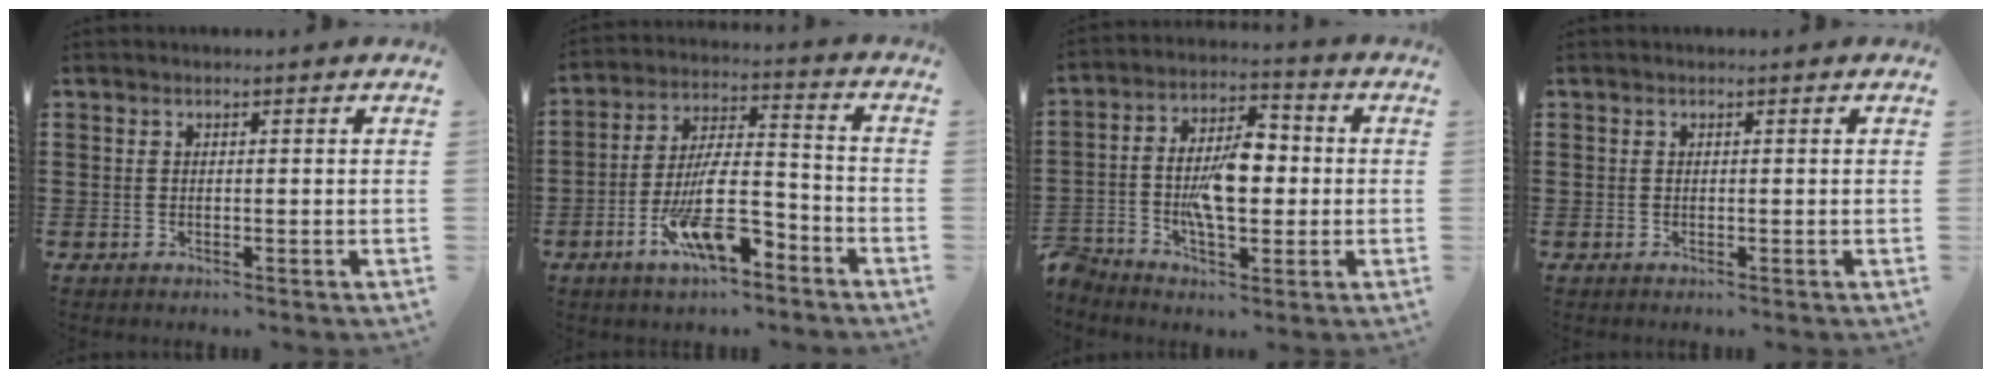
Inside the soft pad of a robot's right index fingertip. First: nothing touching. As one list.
[{"total": 12.1, "force": [-6.0, 3.8, 9.8], "torque": [-0.191, 0.011, -0.108]}, {"total": 8.1, "force": [-1.6, 4.2, 6.8], "torque": [-0.150, 0.004, -0.036]}, {"total": 0.0}]